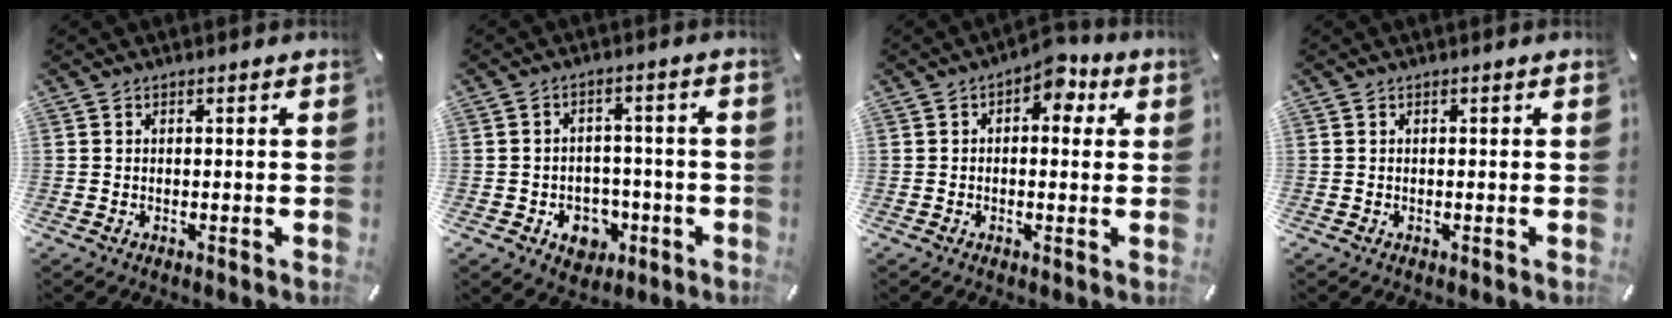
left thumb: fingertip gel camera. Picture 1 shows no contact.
{"total": 7.2, "force": [-2.7, 5.9, 3.0], "torque": [-0.026, 0.019, -0.045]}
{"total": 5.7, "force": [1.7, 3.2, 4.4], "torque": [-0.051, -0.006, 0.019]}
{"total": 0.0}